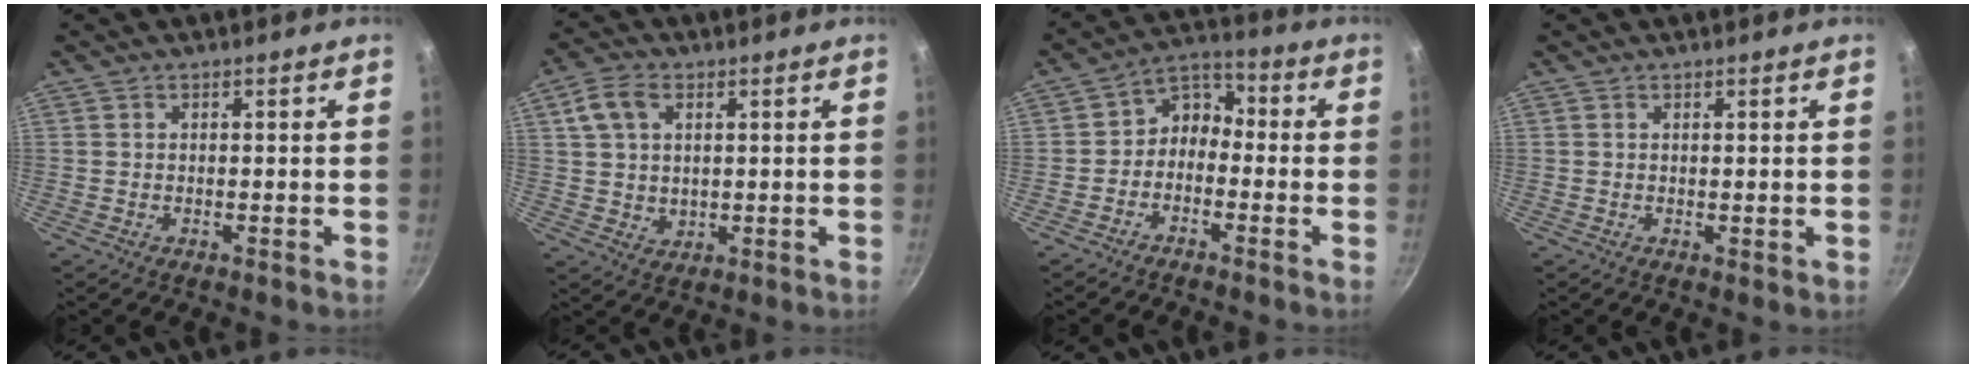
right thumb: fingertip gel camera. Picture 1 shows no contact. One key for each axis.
{"total": 7.5, "fx": 2.6, "fy": 5.2, "fz": 4.8, "tx": -0.082, "ty": -0.003, "tz": 0.048}
{"total": 6.1, "fx": -2.2, "fy": 4.6, "fz": 3.3, "tx": -0.032, "ty": 0.047, "tz": -0.056}
{"total": 0.6, "fx": 0.3, "fy": 0.2, "fz": 0.4, "tx": -0.004, "ty": -0.005, "tz": 0.003}